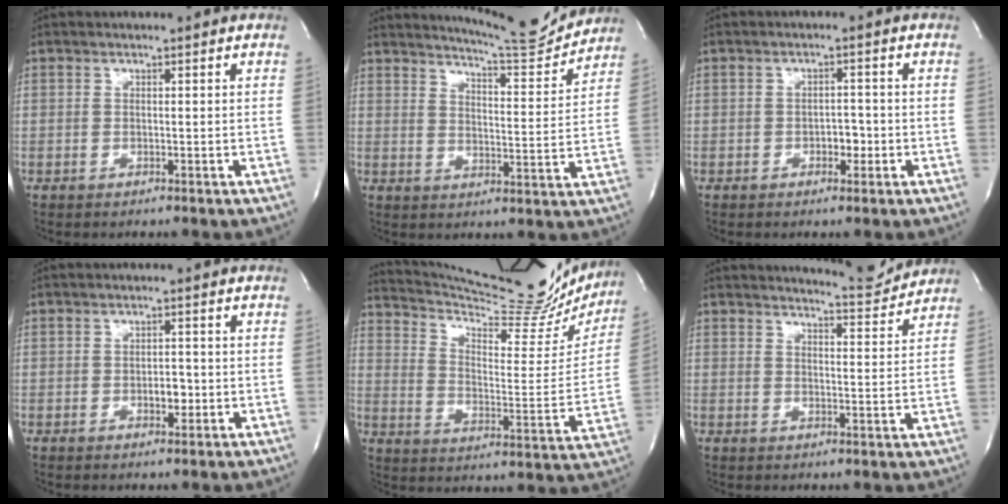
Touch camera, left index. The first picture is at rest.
{"total": 10.5, "force": [10.3, -0.4, 1.7], "torque": [-0.030, -0.034, 0.140]}
{"total": 2.4, "force": [-1.2, 1.3, 1.6], "torque": [-0.018, 0.002, -0.017]}
{"total": 2.5, "force": [-1.0, 1.2, 1.9], "torque": [-0.028, -0.002, -0.012]}
{"total": 24.6, "force": [22.7, 2.8, 8.9], "torque": [-0.145, -0.072, 0.306]}
{"total": 5.2, "force": [5.2, -0.5, -0.5], "torque": [-0.004, -0.028, 0.067]}